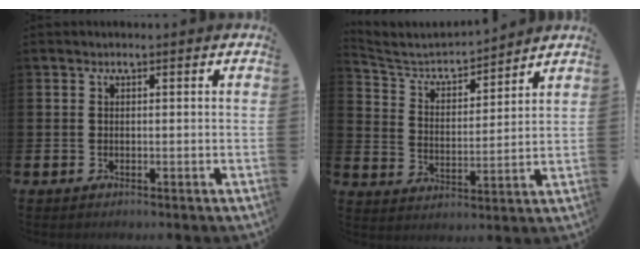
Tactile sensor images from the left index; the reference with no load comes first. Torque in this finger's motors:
{"motor_torque": [-0.25, -0.25, -0.12, 0.02]}